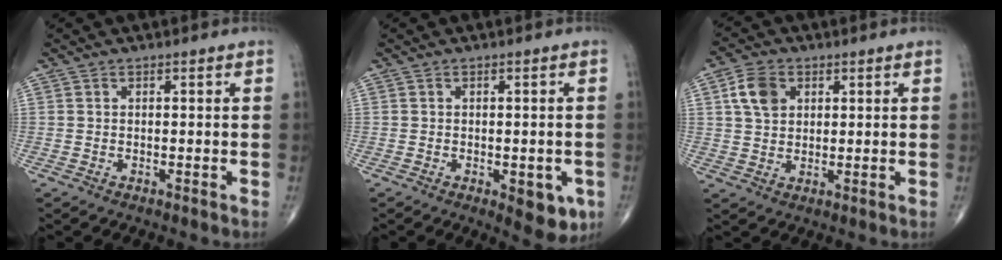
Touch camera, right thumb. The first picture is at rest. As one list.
[{"total": 6.5, "force": [-2.3, 2.9, 5.3], "torque": [-0.040, -0.004, -0.022]}, {"total": 6.4, "force": [2.2, 4.6, 3.9], "torque": [-0.060, -0.001, 0.038]}]